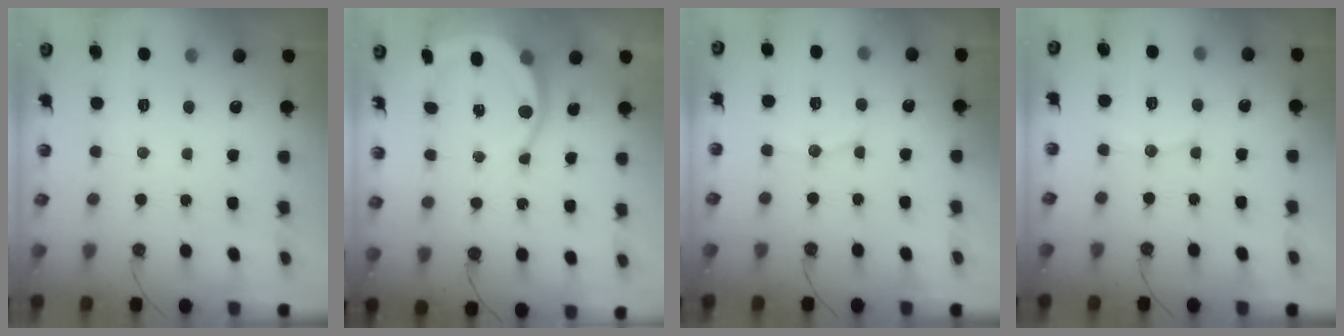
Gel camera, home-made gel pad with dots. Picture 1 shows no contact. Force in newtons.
{"total": 8.6, "press": 8.5, "slide": 1.6}
{"total": 6.8, "press": 6.7, "slide": 1.6}
{"total": 6.1, "press": 6.1, "slide": 0.3}